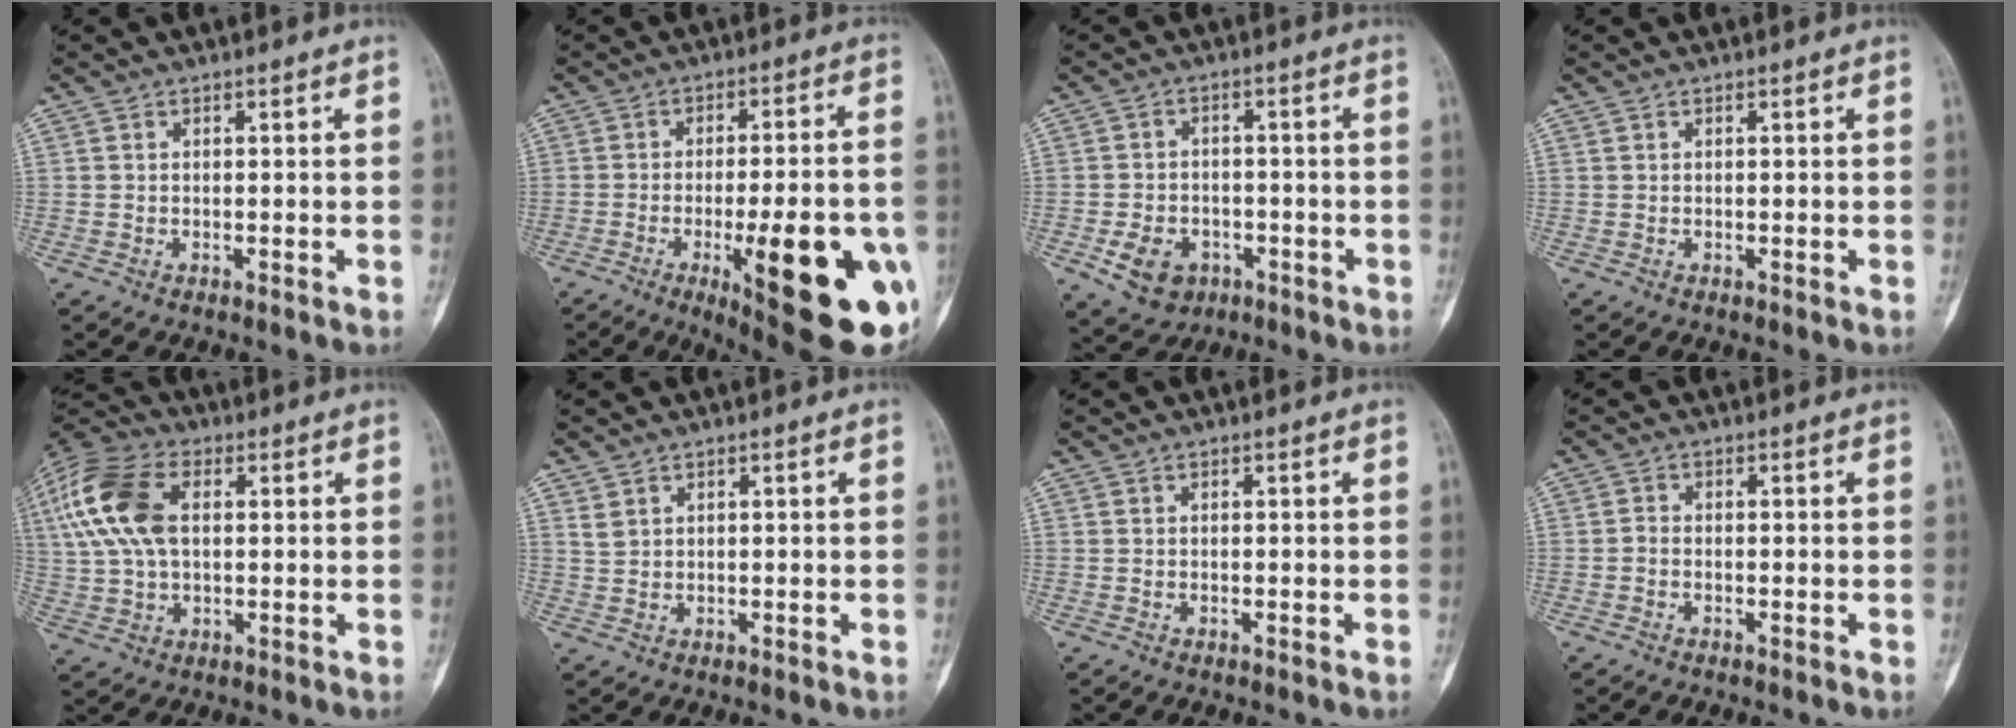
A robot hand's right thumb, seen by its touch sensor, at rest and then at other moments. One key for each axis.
{"total": 23.9, "fx": -7.8, "fy": 6.5, "fz": 21.6, "tx": -0.233, "ty": 0.001, "tz": -0.089}
{"total": 7.8, "fx": -3.2, "fy": 6.0, "fz": 3.9, "tx": -0.055, "ty": 0.021, "tz": -0.043}
{"total": 0.0}
{"total": 16.8, "fx": 3.7, "fy": 9.9, "fz": 13.1, "tx": -0.292, "ty": 0.016, "tz": 0.063}
{"total": 1.6, "fx": 1.2, "fy": 0.8, "fz": 0.6, "tx": -0.010, "ty": -0.002, "tz": 0.029}
{"total": 0.0}
{"total": 0.9, "fx": -0.4, "fy": 0.6, "fz": 0.5, "tx": -0.008, "ty": 0.001, "tz": -0.013}